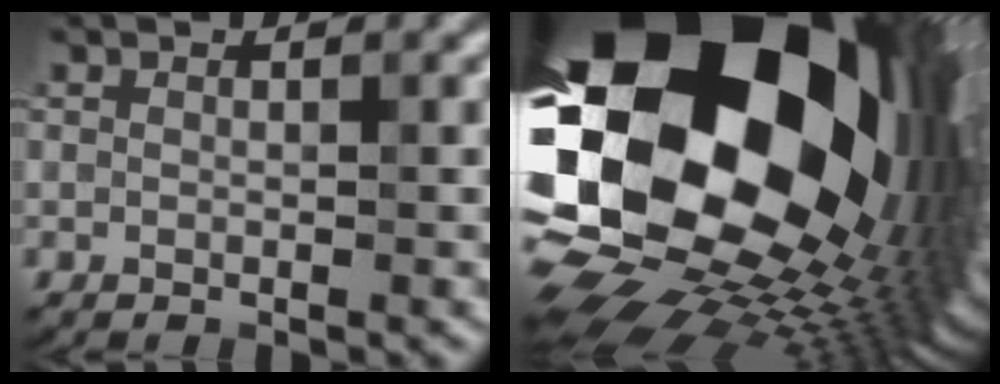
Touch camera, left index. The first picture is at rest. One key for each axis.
{"total": 23.4, "fx": 3.1, "fy": 16.6, "fz": 16.2, "tx": -0.299, "ty": -0.050, "tz": 0.039}